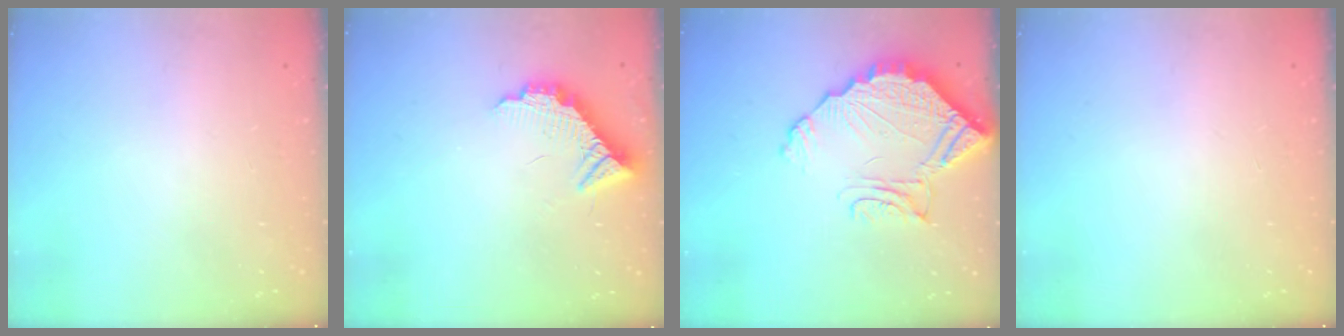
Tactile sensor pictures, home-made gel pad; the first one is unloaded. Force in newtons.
{"total": 10.7, "press": 10.7, "slide": 0.7}
{"total": 15.9, "press": 15.8, "slide": 1.7}
{"total": 0.0}